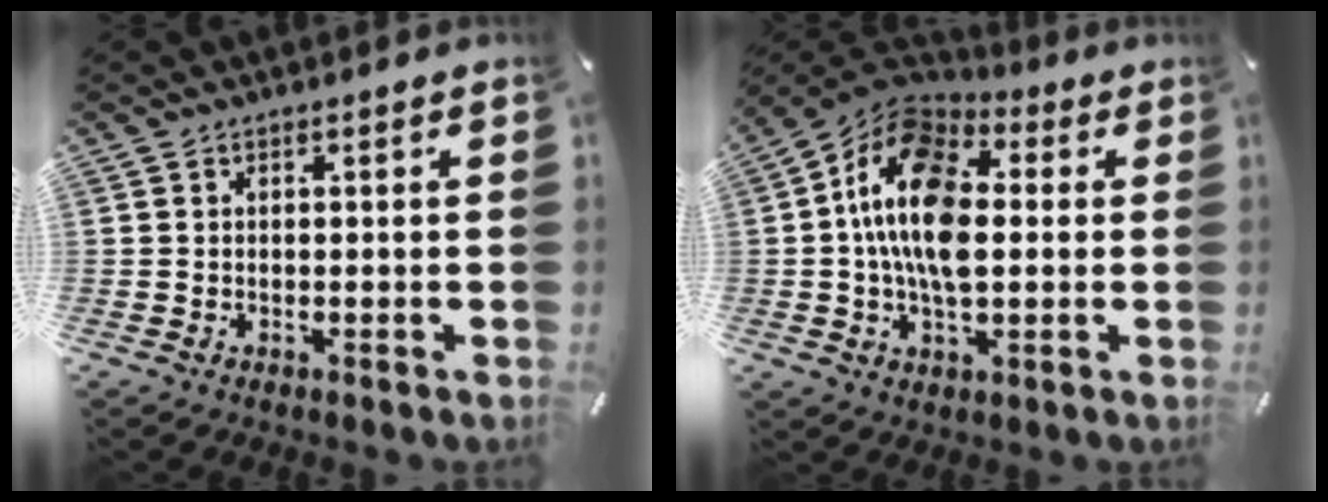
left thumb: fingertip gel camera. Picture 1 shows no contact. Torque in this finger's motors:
{"motor_torque": [0.37, 1.51, 2.29, -0.48, 0.67]}